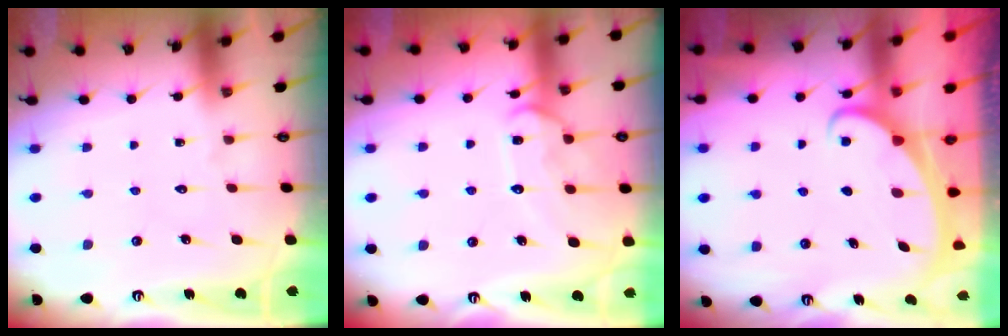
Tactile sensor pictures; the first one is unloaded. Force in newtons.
{"total": 13.9, "press": 13.9, "slide": 1.1}
{"total": 2.4, "press": 2.4, "slide": 0.3}